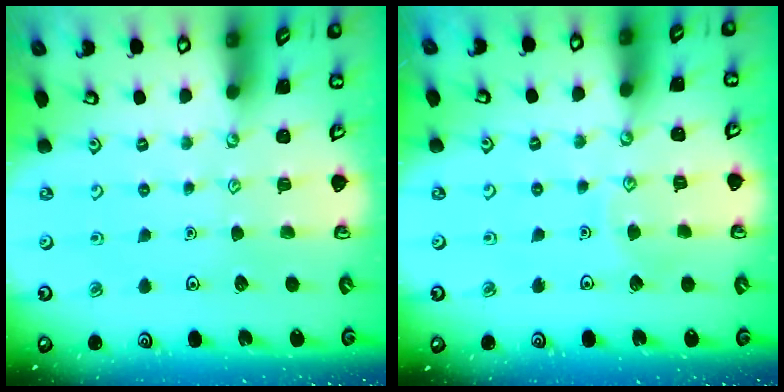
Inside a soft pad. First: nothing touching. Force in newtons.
{"total": 5.2, "press": 5.1, "slide": 0.3}